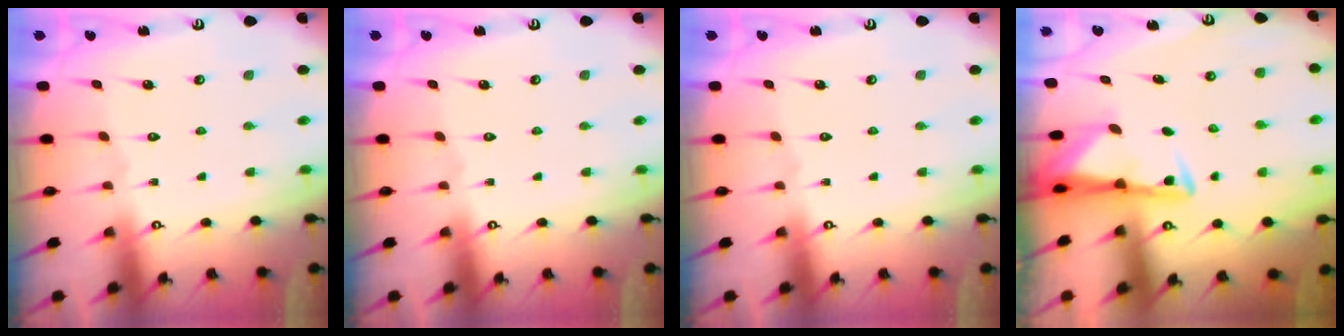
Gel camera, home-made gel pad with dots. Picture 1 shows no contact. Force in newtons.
{"total": 0.0}
{"total": 0.0}
{"total": 2.9, "press": 2.9, "slide": 0.5}